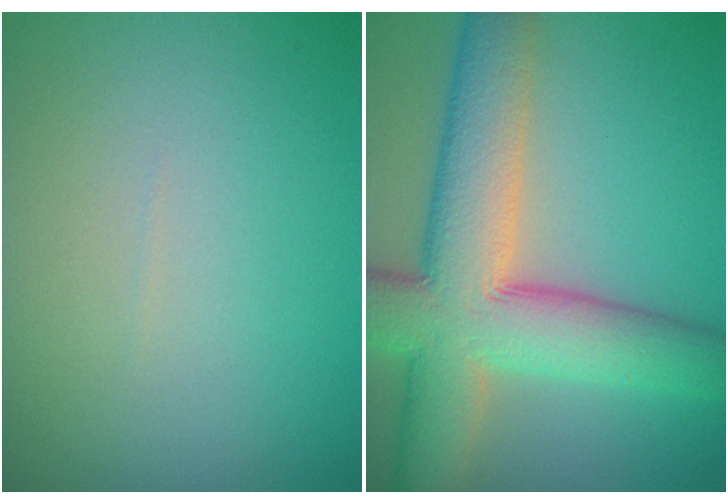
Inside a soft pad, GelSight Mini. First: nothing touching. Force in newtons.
{"total": 10.9, "press": 10.9, "slide": 0.5}